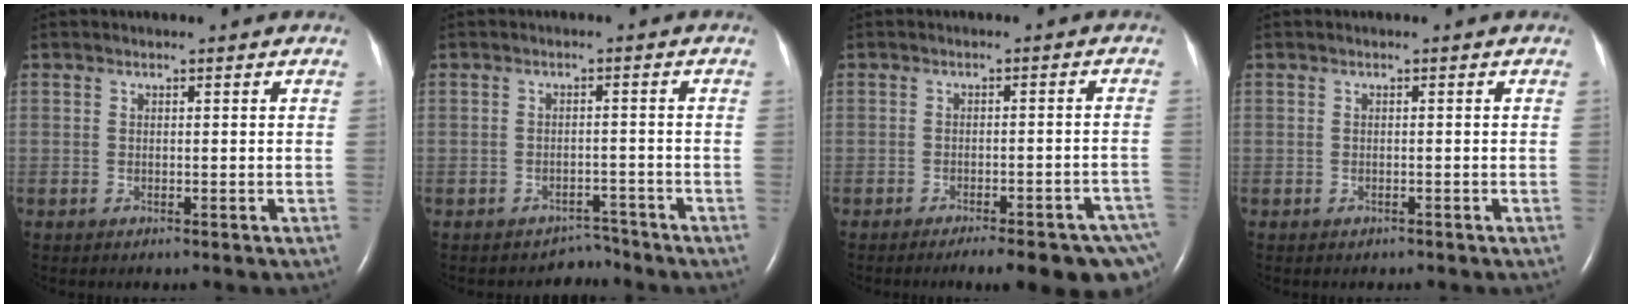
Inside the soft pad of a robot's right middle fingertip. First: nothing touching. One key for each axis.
{"total": 2.5, "fx": -2.3, "fy": 0.7, "fz": -0.9, "tx": 0.011, "ty": 0.005, "tz": -0.031}
{"total": 14.1, "fx": -10.9, "fy": 2.8, "fz": 8.5, "tx": -0.057, "ty": 0.010, "tz": -0.123}
{"total": 0.6, "fx": -0.5, "fy": 0.3, "fz": 0.1, "tx": -0.009, "ty": 0.000, "tz": -0.008}